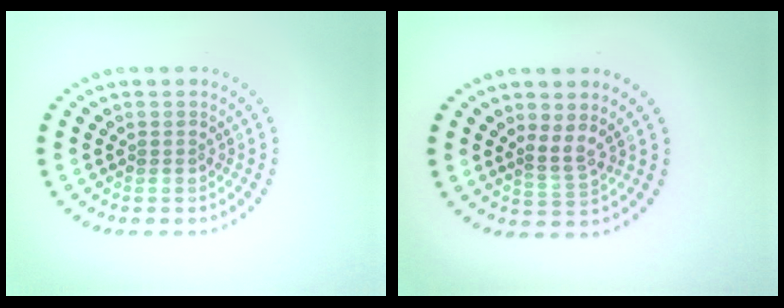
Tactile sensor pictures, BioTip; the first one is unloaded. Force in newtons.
{"total": 1.9, "press": 1.2, "slide": 1.5}